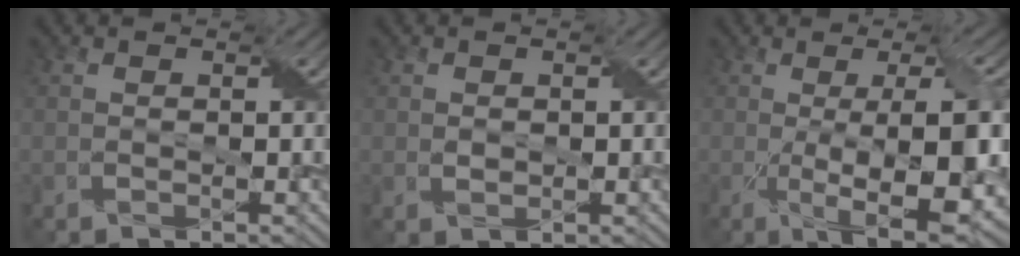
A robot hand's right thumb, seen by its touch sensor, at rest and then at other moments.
{"total": 1.1, "force": [0.1, 0.8, 0.8], "torque": [-0.021, -0.002, 0.007]}
{"total": 12.7, "force": [-1.9, 3.3, 12.1], "torque": [-0.177, -0.002, -0.016]}